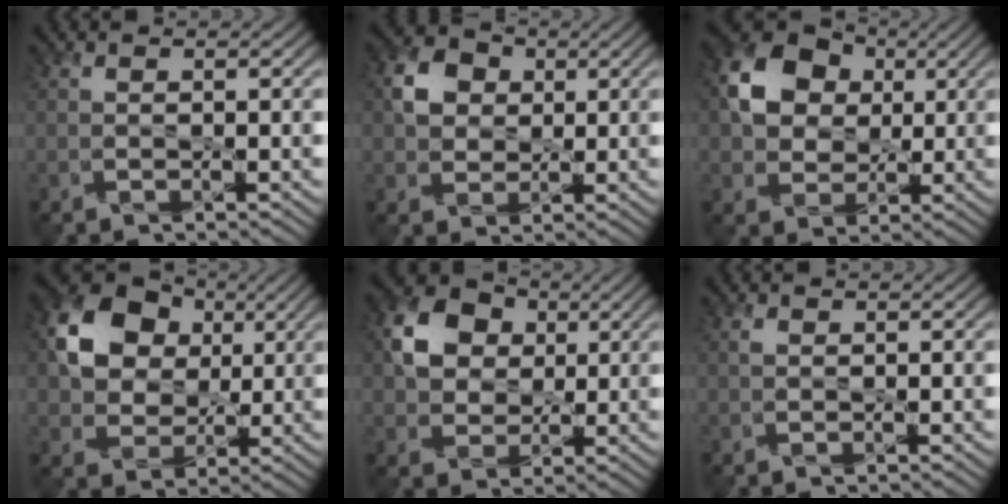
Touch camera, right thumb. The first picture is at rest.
{"total": 4.8, "force": [1.4, 4.2, 1.8], "torque": [-0.041, 0.010, 0.021]}
{"total": 9.5, "force": [2.6, 7.7, 5.0], "torque": [-0.115, 0.014, 0.036]}
{"total": 11.3, "force": [3.5, 8.9, 6.1], "torque": [-0.137, 0.017, 0.058]}
{"total": 7.2, "force": [2.1, 6.0, 3.3], "torque": [-0.084, 0.011, 0.028]}
{"total": 0.5, "force": [0.2, 0.4, 0.3], "torque": [-0.010, 0.002, 0.004]}